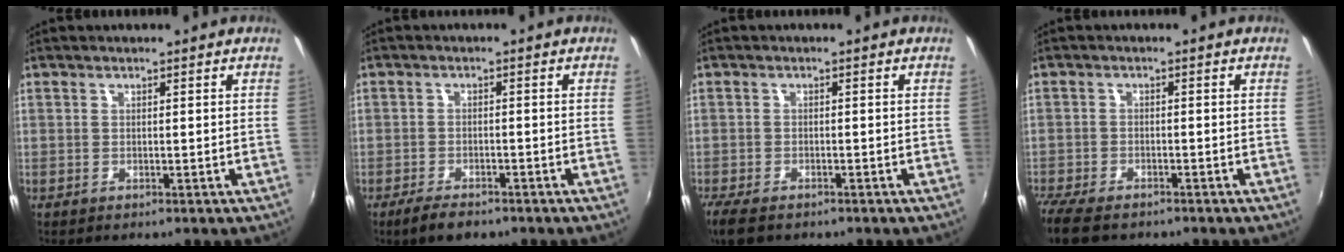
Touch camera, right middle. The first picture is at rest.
{"total": 4.7, "force": [-3.6, 1.8, 2.5], "torque": [-0.066, -0.011, -0.064]}
{"total": 5.4, "force": [-4.1, 2.1, 2.9], "torque": [-0.075, -0.022, -0.077]}
{"total": 8.5, "force": [-6.8, 3.1, 4.2], "torque": [-0.115, -0.037, -0.128]}